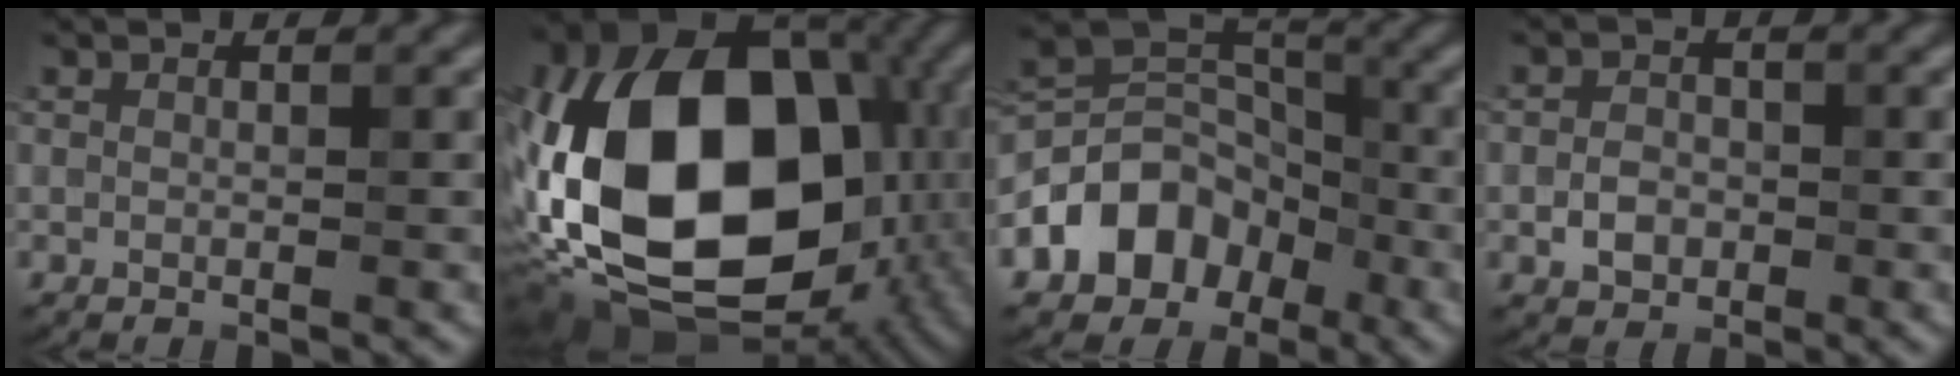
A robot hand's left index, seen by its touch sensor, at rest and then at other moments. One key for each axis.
{"total": 21.3, "fx": -2.0, "fy": 14.1, "fz": 15.8, "tx": -0.356, "ty": -0.015, "tz": -0.018}
{"total": 7.1, "fx": -3.4, "fy": 5.1, "fz": 3.5, "tx": -0.045, "ty": 0.007, "tz": -0.067}
{"total": 2.1, "fx": -0.7, "fy": 1.5, "fz": 1.2, "tx": -0.019, "ty": 0.002, "tz": -0.016}